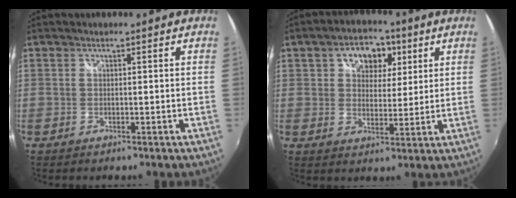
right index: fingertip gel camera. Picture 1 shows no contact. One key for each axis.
{"total": 9.1, "fx": 3.7, "fy": 6.3, "fz": 5.3, "tx": -0.090, "ty": 0.022, "tz": 0.059}